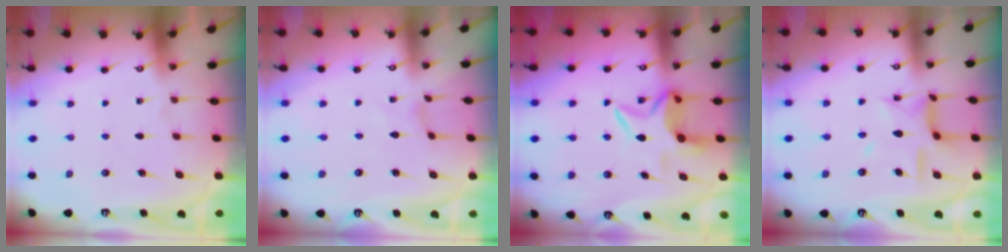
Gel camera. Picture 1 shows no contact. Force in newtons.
{"total": 0.0}
{"total": 6.9, "press": 6.8, "slide": 1.0}
{"total": 11.8, "press": 11.7, "slide": 0.9}